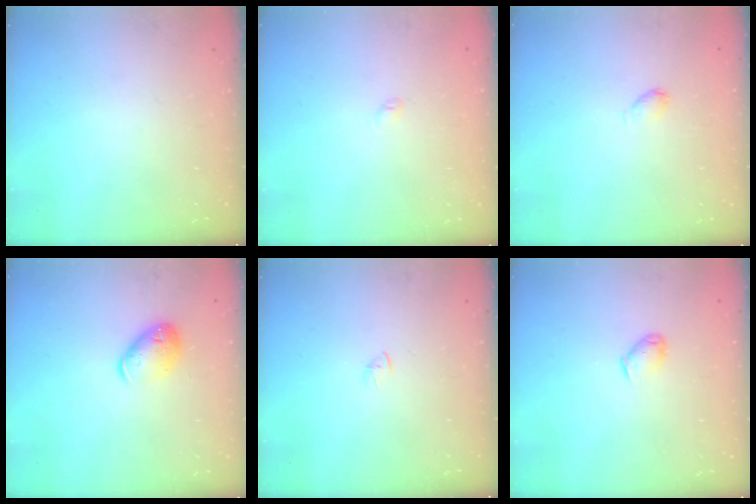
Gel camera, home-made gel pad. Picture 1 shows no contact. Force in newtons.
{"total": 2.3, "press": 2.3, "slide": 0.3}
{"total": 2.8, "press": 2.8, "slide": 0.5}
{"total": 9.7, "press": 9.5, "slide": 1.6}
{"total": 1.4, "press": 1.3, "slide": 0.4}
{"total": 4.3, "press": 4.2, "slide": 0.8}